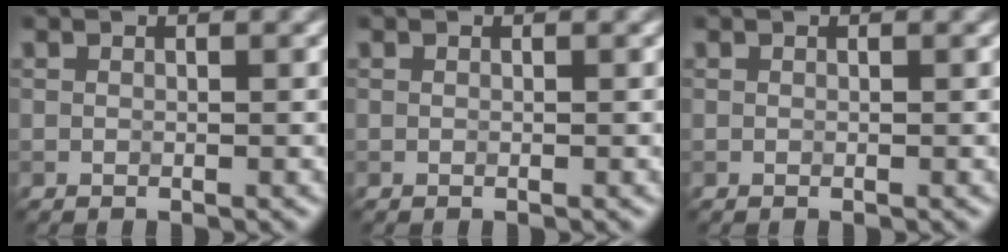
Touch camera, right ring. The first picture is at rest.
{"total": 0.0}
{"total": 0.0}